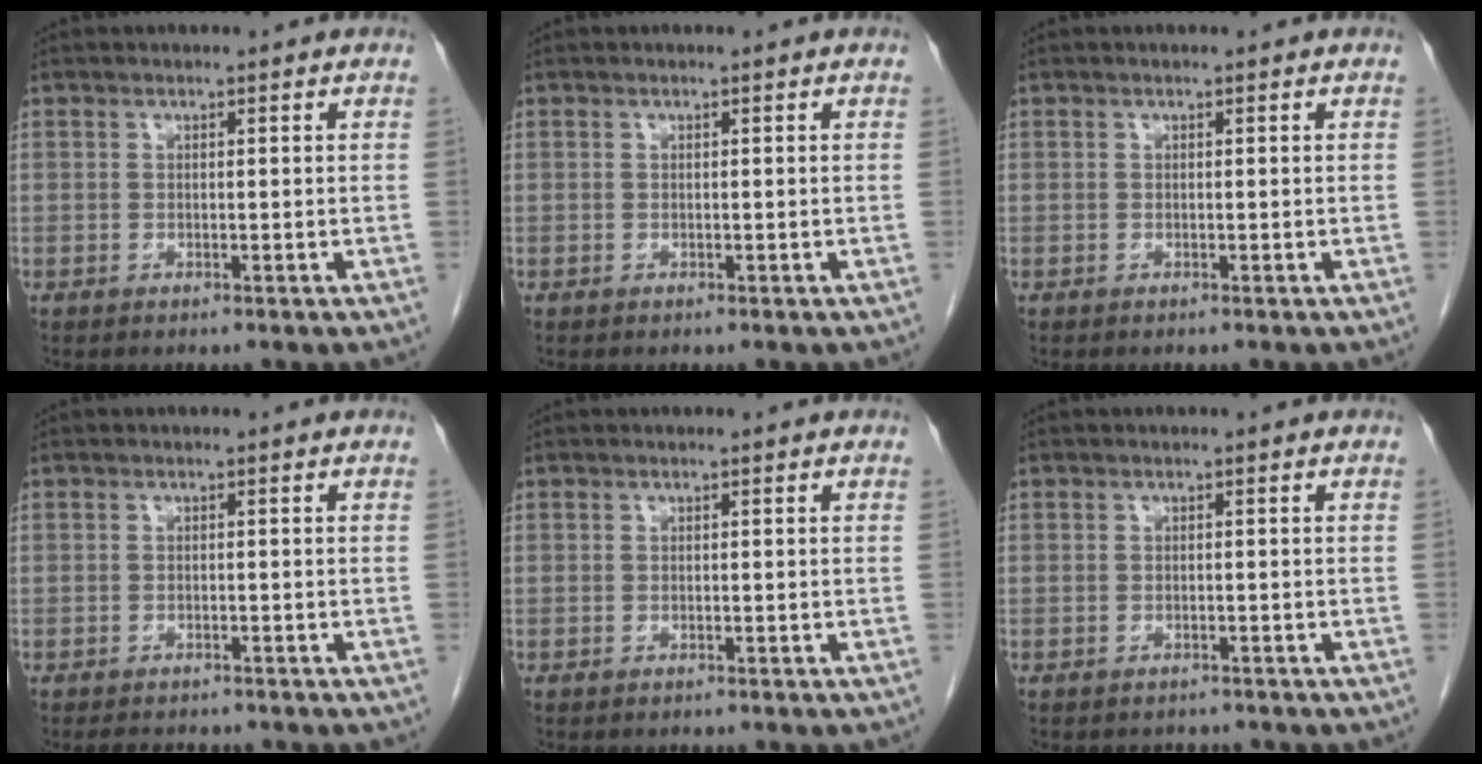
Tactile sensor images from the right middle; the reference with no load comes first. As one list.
[{"total": 0.0}, {"total": 0.0}, {"total": 3.6, "force": [-3.2, 1.3, 1.1], "torque": [-0.016, -0.004, -0.039]}, {"total": 0.7, "force": [-0.7, 0.2, 0.1], "torque": [-0.008, -0.001, -0.010]}, {"total": 2.1, "force": [-1.9, 0.9, -0.1], "torque": [-0.001, -0.001, -0.026]}]